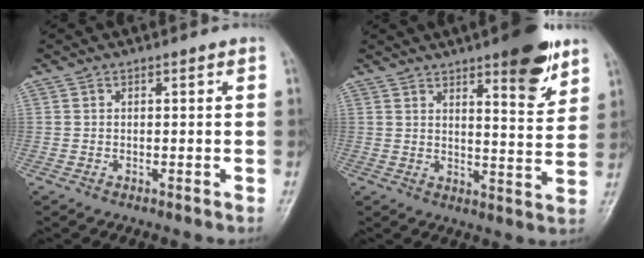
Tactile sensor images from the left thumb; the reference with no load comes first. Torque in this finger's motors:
{"motor_torque": [2.13, 0.73, 1.07, -0.95, 0.18]}